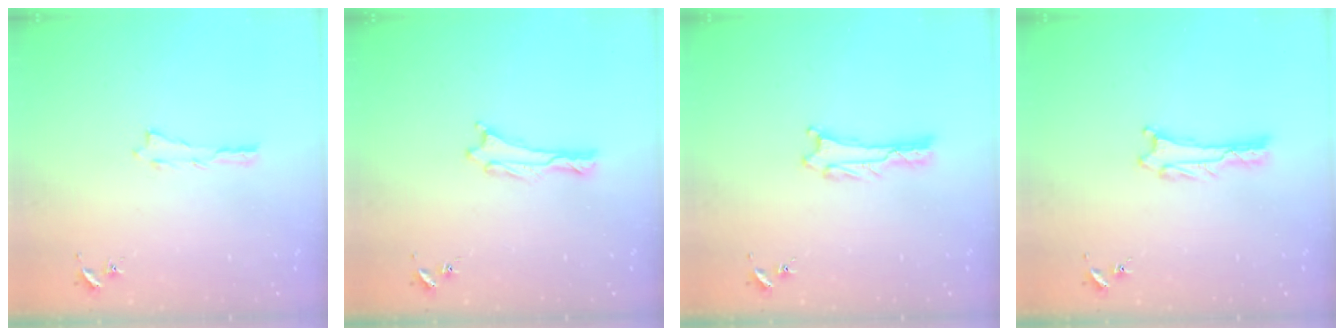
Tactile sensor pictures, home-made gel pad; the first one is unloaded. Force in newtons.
{"total": 0.0}
{"total": 1.0, "press": 1.0, "slide": 0.1}
{"total": 1.0, "press": 1.0, "slide": 0.1}